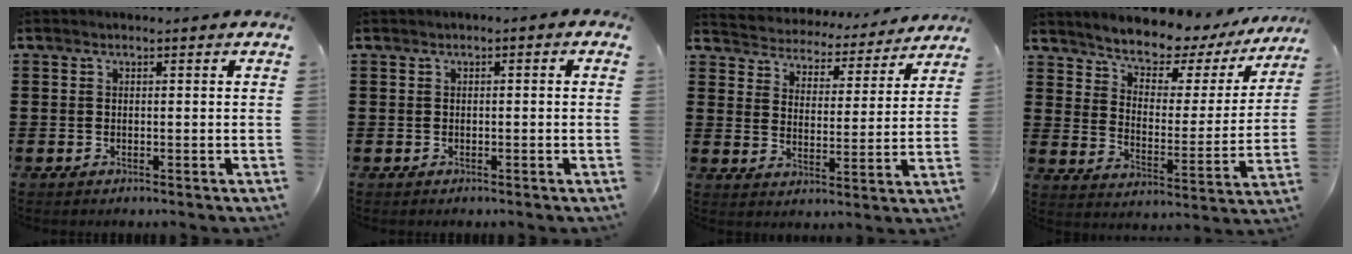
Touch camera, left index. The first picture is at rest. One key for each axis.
{"total": 0.7, "fx": -0.6, "fy": 0.4, "fz": 0.2, "tx": -0.007, "ty": -0.001, "tz": -0.012}
{"total": 3.9, "fx": 3.9, "fy": 0.1, "fz": -0.6, "tx": -0.016, "ty": -0.036, "tz": 0.060}
{"total": 5.9, "fx": 5.7, "fy": 1.3, "fz": 1.2, "tx": -0.047, "ty": -0.049, "tz": 0.092}